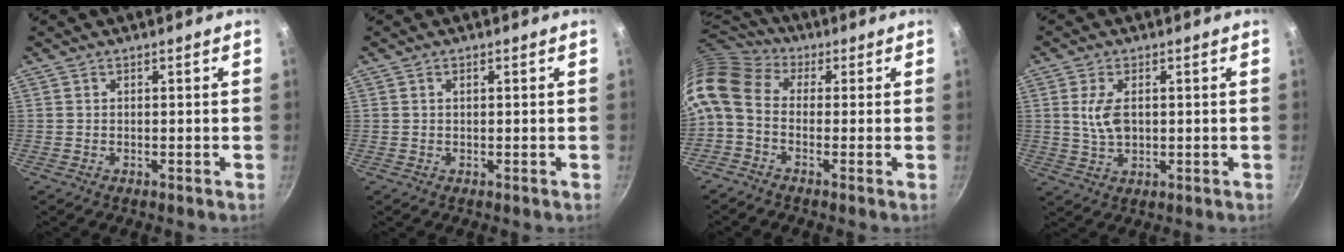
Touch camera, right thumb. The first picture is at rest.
{"total": 0.7, "force": [0.3, 0.3, 0.6], "torque": [-0.010, 0.003, 0.004]}
{"total": 11.8, "force": [0.2, 8.5, 8.2], "torque": [-0.176, 0.029, -0.017]}
{"total": 5.8, "force": [0.9, 3.2, 4.7], "torque": [-0.089, -0.003, 0.019]}